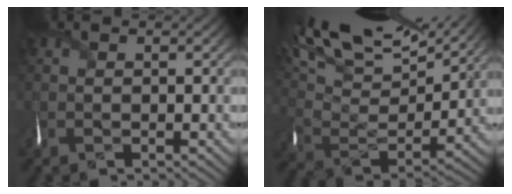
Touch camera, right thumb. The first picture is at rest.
{"total": 18.7, "force": [14.0, 6.3, 10.7], "torque": [-0.258, 0.044, 0.199]}